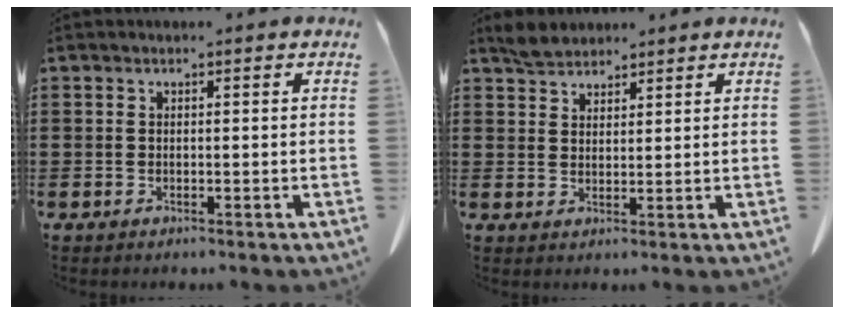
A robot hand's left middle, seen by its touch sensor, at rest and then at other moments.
{"total": 3.1, "force": [2.8, 1.1, 0.7], "torque": [-0.022, 0.003, 0.054]}